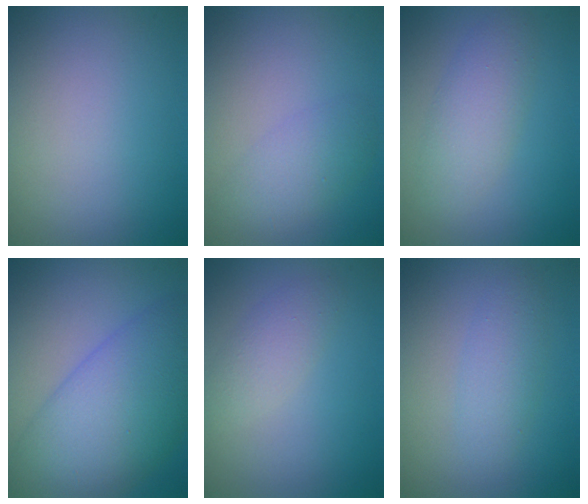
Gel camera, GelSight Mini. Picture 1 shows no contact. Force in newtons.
{"total": 2.7, "press": 2.7, "slide": 0.1}
{"total": 3.2, "press": 3.2, "slide": 0.1}
{"total": 9.9, "press": 9.9, "slide": 0.3}
{"total": 2.2, "press": 2.2, "slide": 0.2}
{"total": 2.2, "press": 2.2, "slide": 0.1}